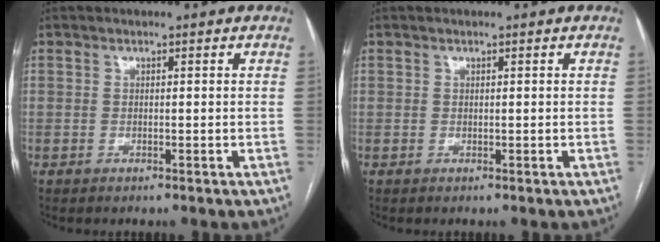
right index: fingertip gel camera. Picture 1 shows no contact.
{"total": 0.0}